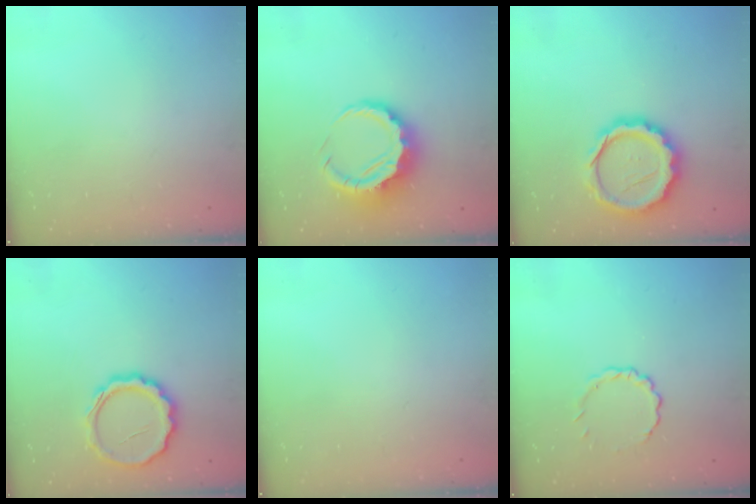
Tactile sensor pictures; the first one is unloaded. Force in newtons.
{"total": 10.3, "press": 10.1, "slide": 1.9}
{"total": 16.0, "press": 15.7, "slide": 3.1}
{"total": 10.6, "press": 10.6, "slide": 0.7}
{"total": 0.0}
{"total": 2.8, "press": 2.7, "slide": 0.9}